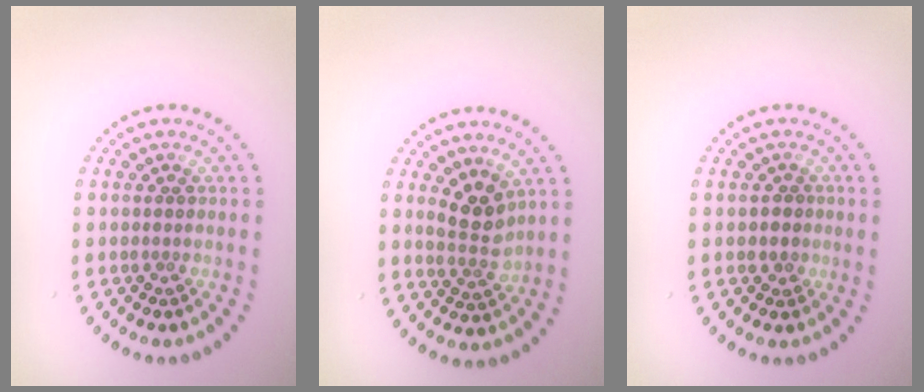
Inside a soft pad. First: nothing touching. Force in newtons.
{"total": 2.7, "press": 2.5, "slide": 1.1}
{"total": 0.8, "press": 0.7, "slide": 0.5}